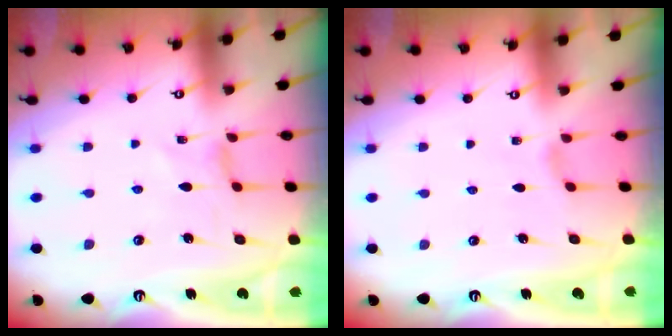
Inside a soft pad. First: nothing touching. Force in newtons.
{"total": 1.1, "press": 1.1, "slide": 0.4}